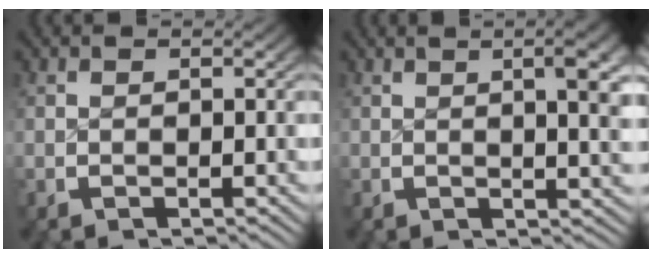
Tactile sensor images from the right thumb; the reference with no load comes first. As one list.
[{"total": 5.4, "force": [1.5, 1.8, 4.8], "torque": [-0.045, 0.005, 0.023]}]